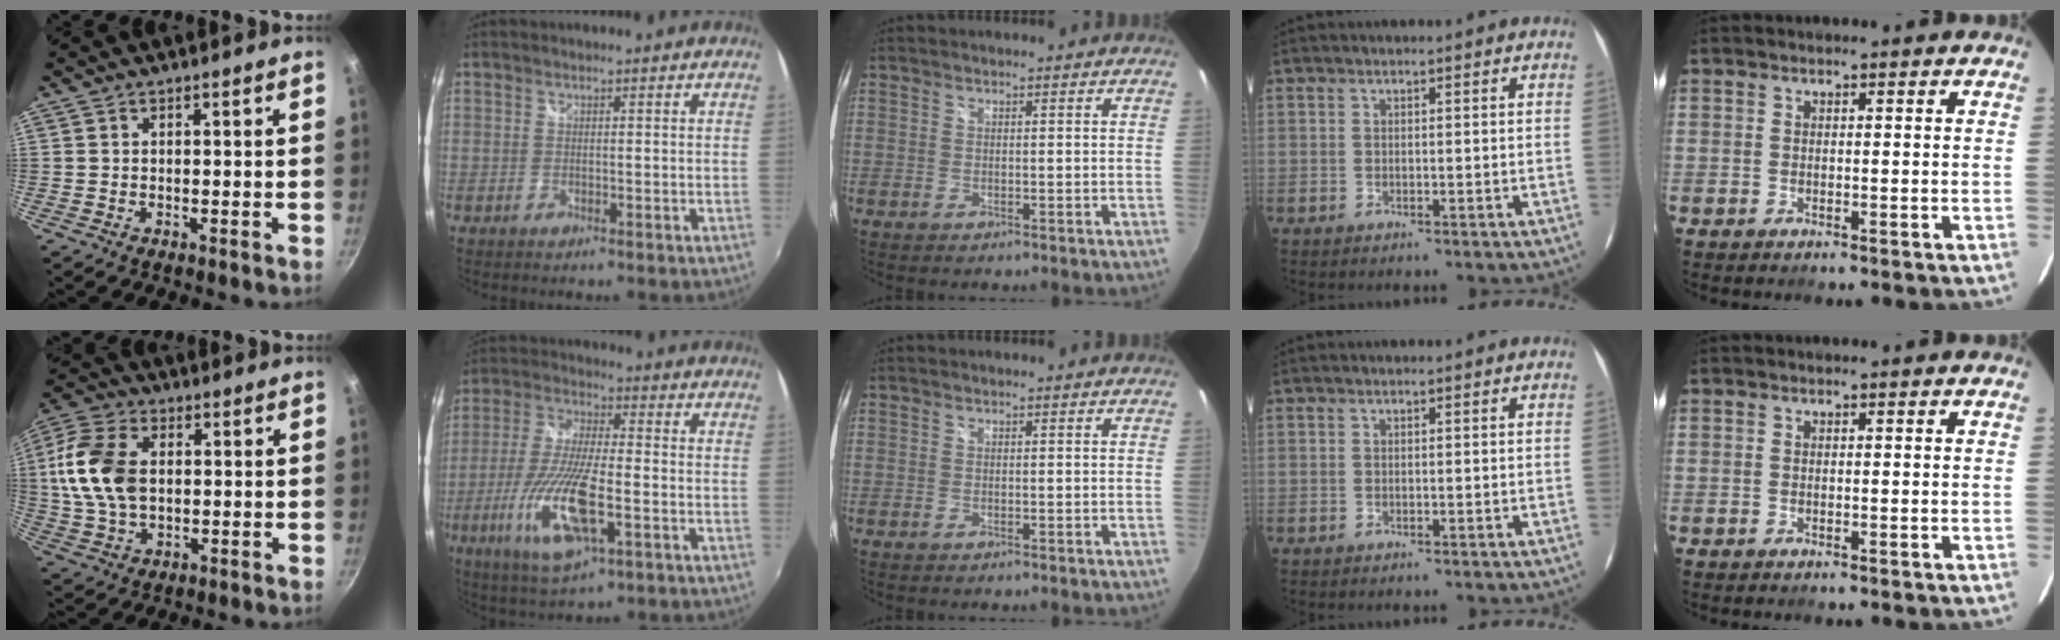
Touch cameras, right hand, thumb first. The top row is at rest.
{"thumb": {"total": 13.8, "force": [1.4, 9.0, 10.3], "torque": [-0.197, 0.011, 0.018]}, "index": {"total": 15.1, "force": [-5.1, 4.0, 13.6], "torque": [-0.288, -0.019, -0.097]}}